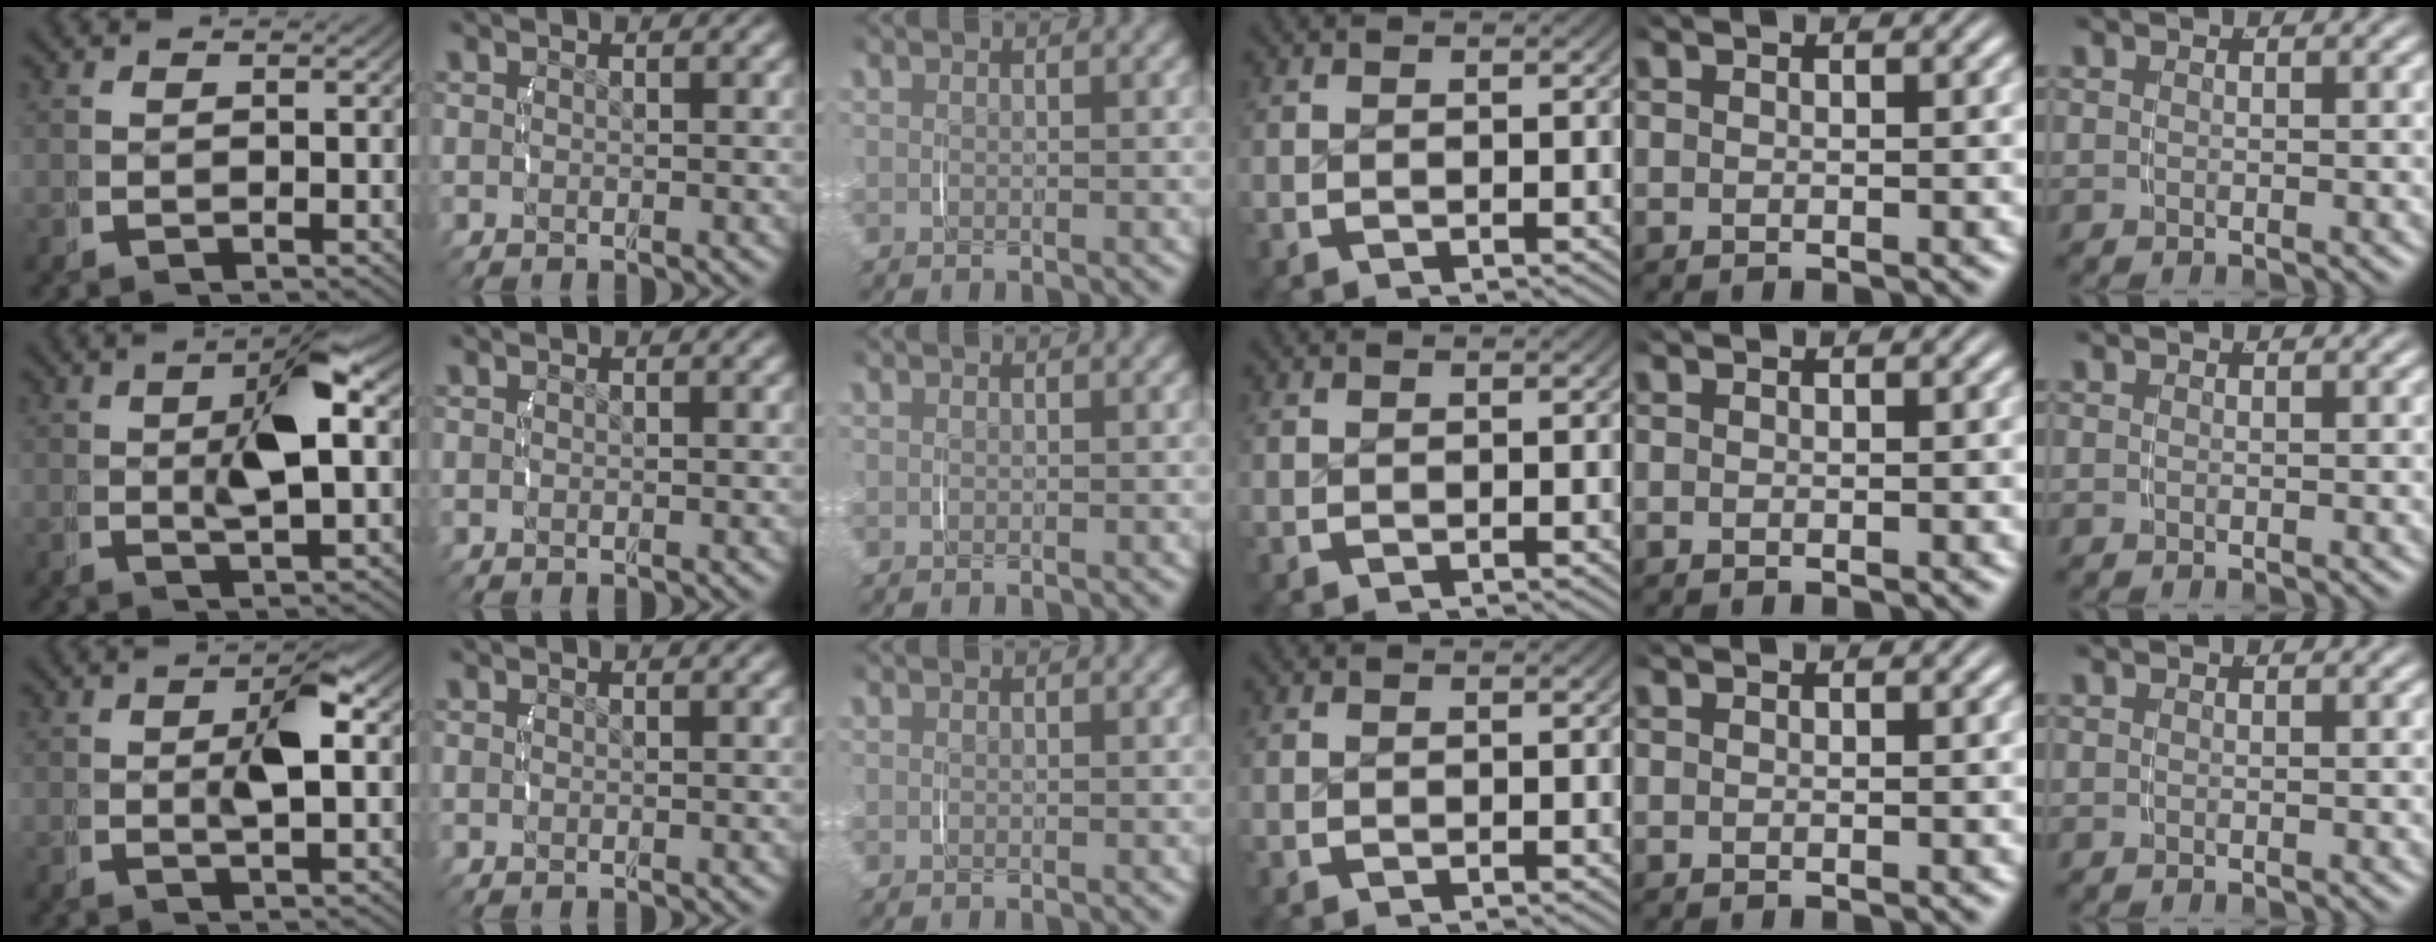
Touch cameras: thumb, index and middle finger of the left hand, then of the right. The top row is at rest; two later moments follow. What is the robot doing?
{"motion": "lift_and_place", "object": "jar lid"}